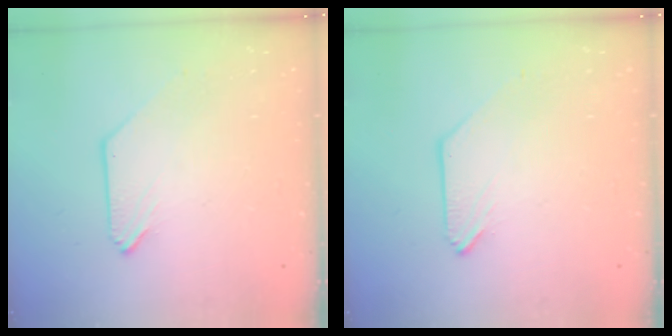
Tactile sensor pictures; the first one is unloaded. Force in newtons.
{"total": 0.0}